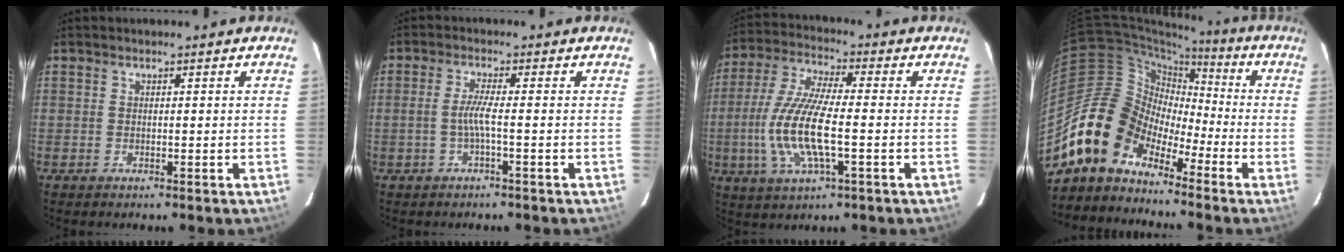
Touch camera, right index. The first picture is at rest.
{"total": 3.0, "force": [-1.0, -0.6, 2.8], "torque": [-0.060, -0.002, -0.018]}
{"total": 13.6, "force": [-2.6, 3.6, 12.9], "torque": [-0.271, -0.008, -0.052]}
{"total": 12.7, "force": [-9.3, 7.8, 3.8], "torque": [-0.078, 0.035, -0.191]}